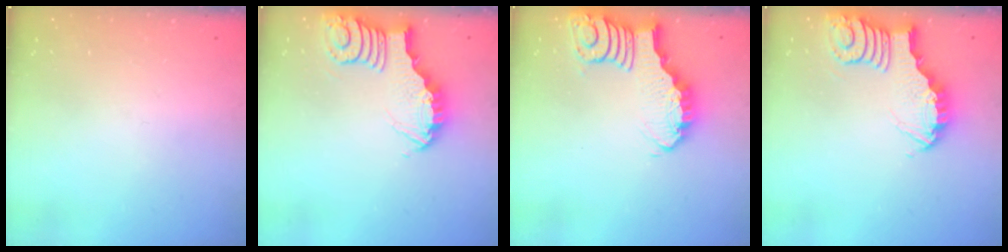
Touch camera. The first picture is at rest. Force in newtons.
{"total": 3.8, "press": 3.8, "slide": 0.3}
{"total": 4.5, "press": 4.5, "slide": 0.5}
{"total": 3.8, "press": 3.8, "slide": 0.3}